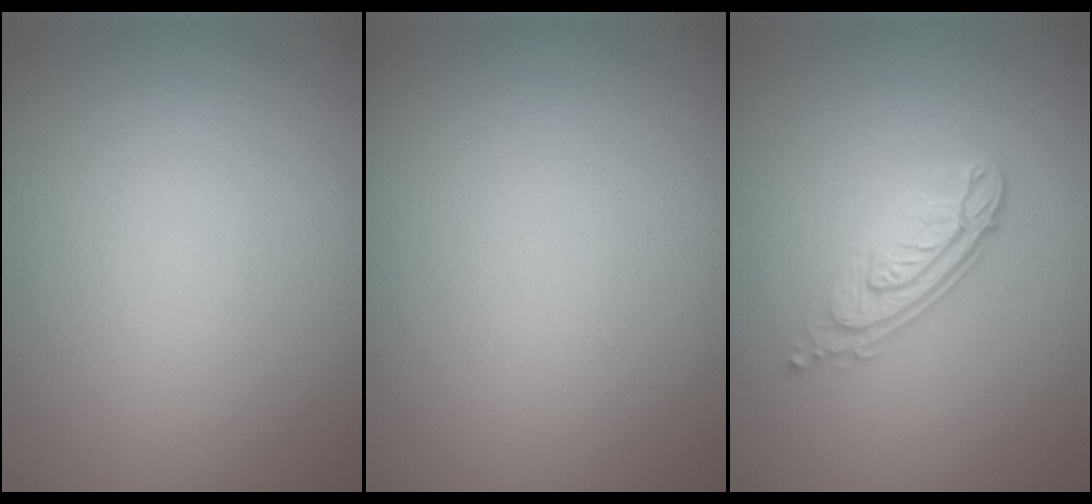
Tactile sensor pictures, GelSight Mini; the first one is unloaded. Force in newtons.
{"total": 0.0}
{"total": 4.1, "press": 3.0, "slide": 2.7}